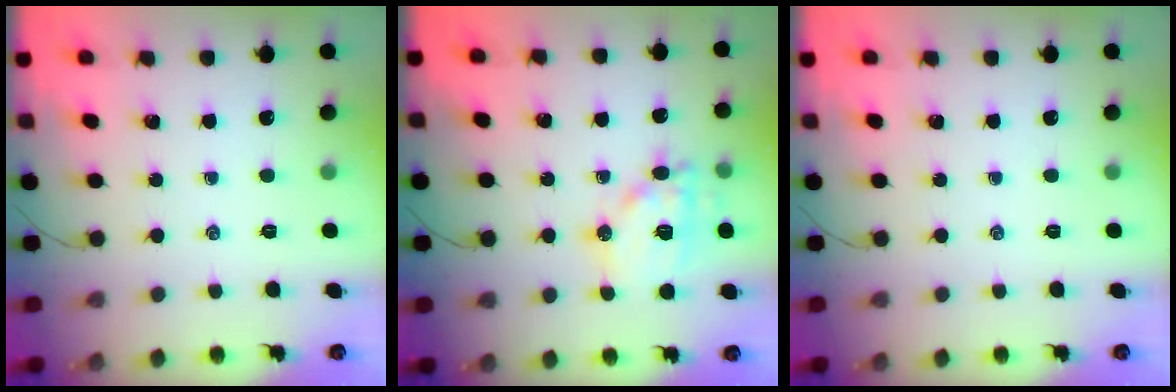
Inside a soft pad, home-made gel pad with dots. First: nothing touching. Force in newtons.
{"total": 14.0, "press": 13.9, "slide": 1.7}
{"total": 0.0}